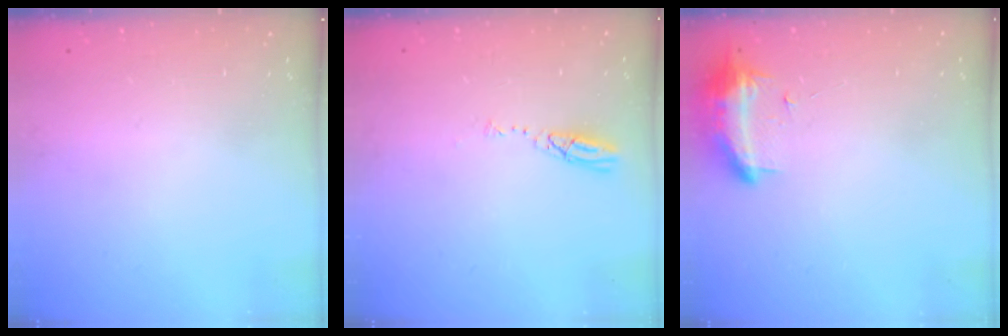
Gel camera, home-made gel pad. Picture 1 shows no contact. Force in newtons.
{"total": 3.7, "press": 3.7, "slide": 0.1}
{"total": 9.0, "press": 8.8, "slide": 1.8}